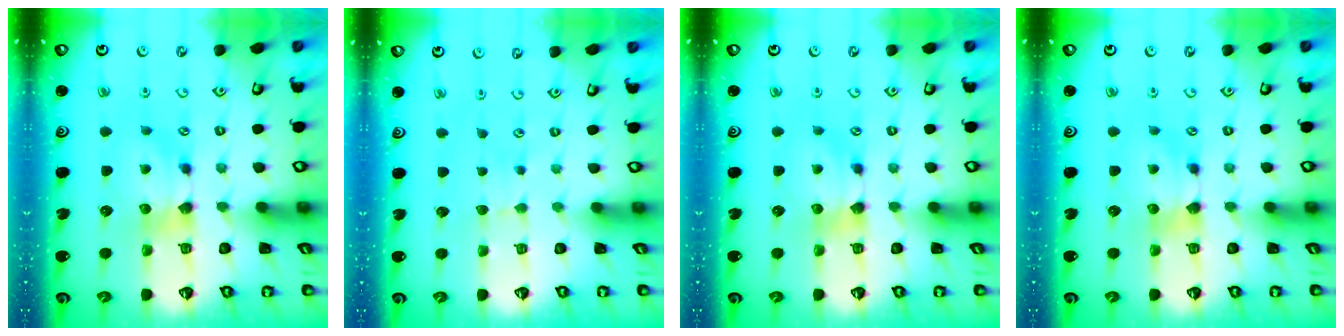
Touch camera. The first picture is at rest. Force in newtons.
{"total": 2.7, "press": 2.7, "slide": 0.4}
{"total": 0.0}
{"total": 0.0}